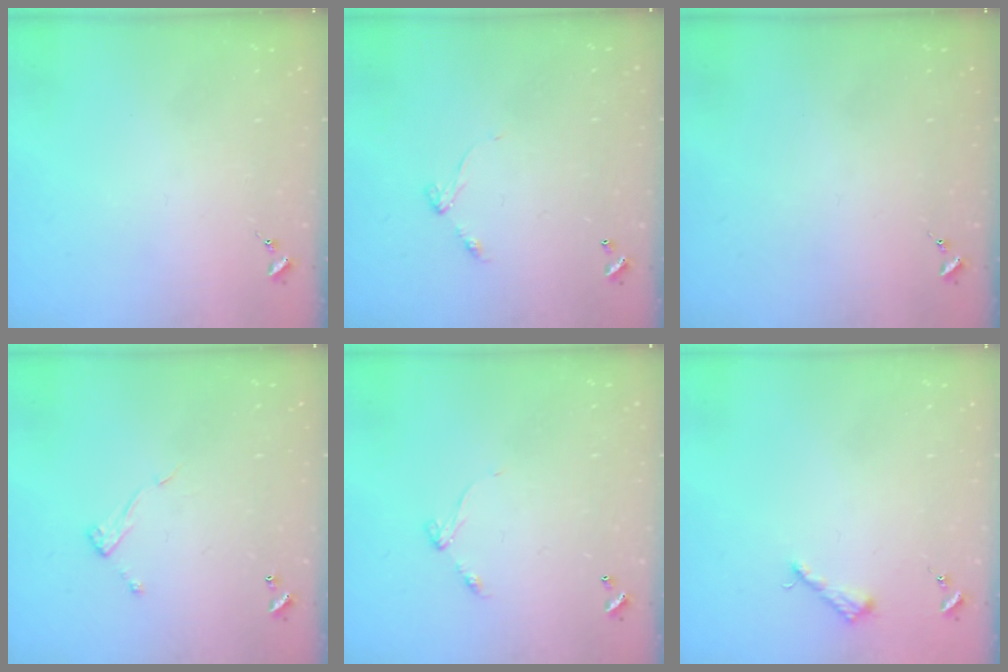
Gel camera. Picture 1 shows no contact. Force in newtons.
{"total": 5.6, "press": 5.6, "slide": 0.5}
{"total": 0.0}
{"total": 7.0, "press": 7.0, "slide": 0.4}
{"total": 5.6, "press": 5.6, "slide": 0.5}
{"total": 4.2, "press": 4.1, "slide": 0.6}